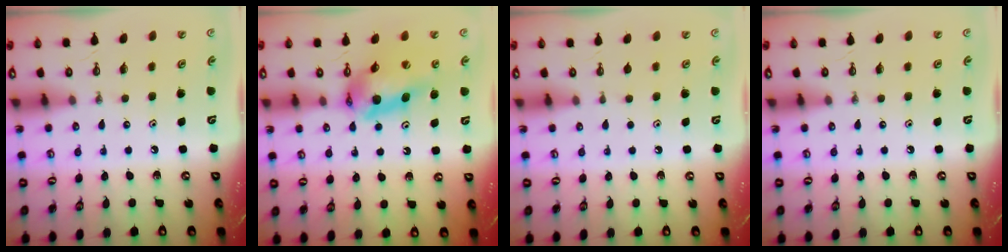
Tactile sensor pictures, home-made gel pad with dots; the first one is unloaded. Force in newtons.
{"total": 12.8, "press": 12.8, "slide": 1.2}
{"total": 1.2, "press": 0.5, "slide": 1.0}
{"total": 0.0}